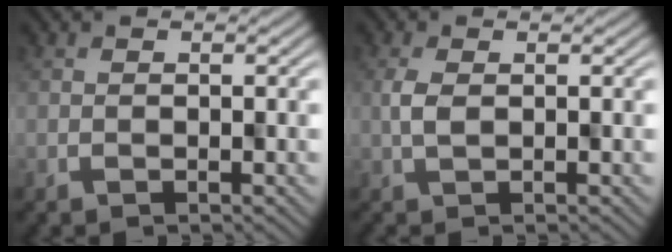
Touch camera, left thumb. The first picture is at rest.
{"total": 1.7, "force": [0.3, 0.5, 1.6], "torque": [-0.034, -0.004, -0.004]}